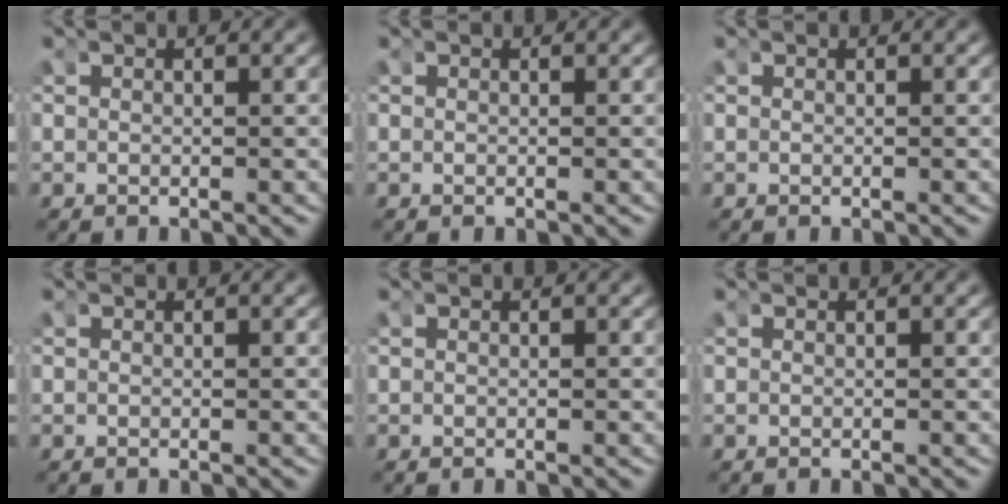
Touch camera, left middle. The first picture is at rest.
{"total": 0.0}
{"total": 0.0}
{"total": 0.0}
{"total": 0.0}
{"total": 0.0}